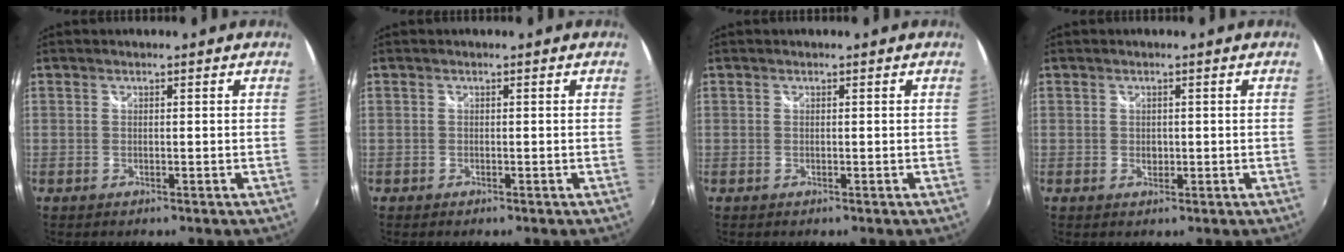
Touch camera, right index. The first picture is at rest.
{"total": 0.8, "force": [-0.4, 0.7, -0.1], "torque": [-0.001, 0.001, -0.007]}
{"total": 0.0}
{"total": 1.1, "force": [0.0, 1.0, 0.4], "torque": [-0.004, -0.001, 0.000]}